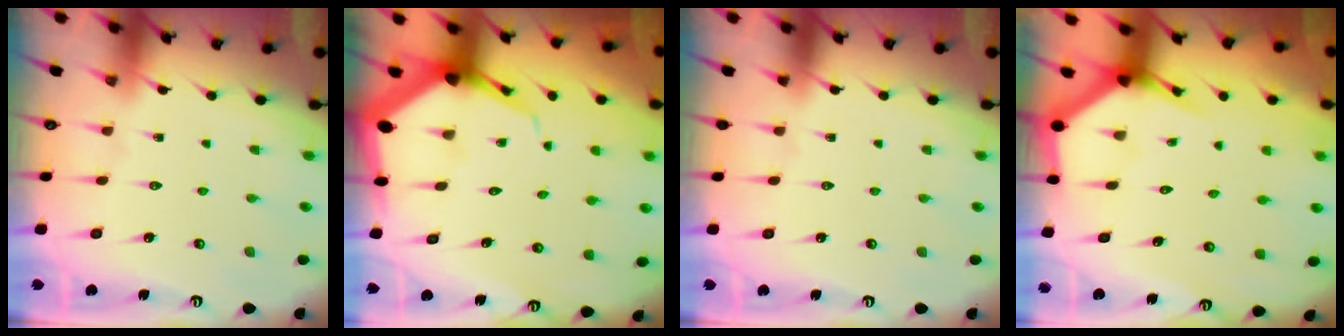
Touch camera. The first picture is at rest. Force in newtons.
{"total": 7.4, "press": 7.4, "slide": 0.8}
{"total": 0.0}
{"total": 4.0, "press": 4.0, "slide": 0.2}